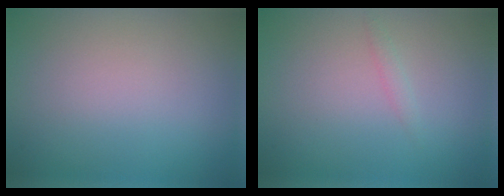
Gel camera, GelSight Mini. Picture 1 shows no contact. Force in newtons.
{"total": 0.7, "press": 0.7, "slide": 0.1}